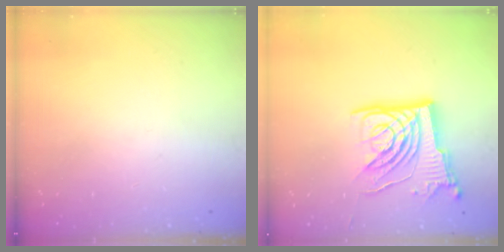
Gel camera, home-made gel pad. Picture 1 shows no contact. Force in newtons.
{"total": 14.9, "press": 14.8, "slide": 1.8}